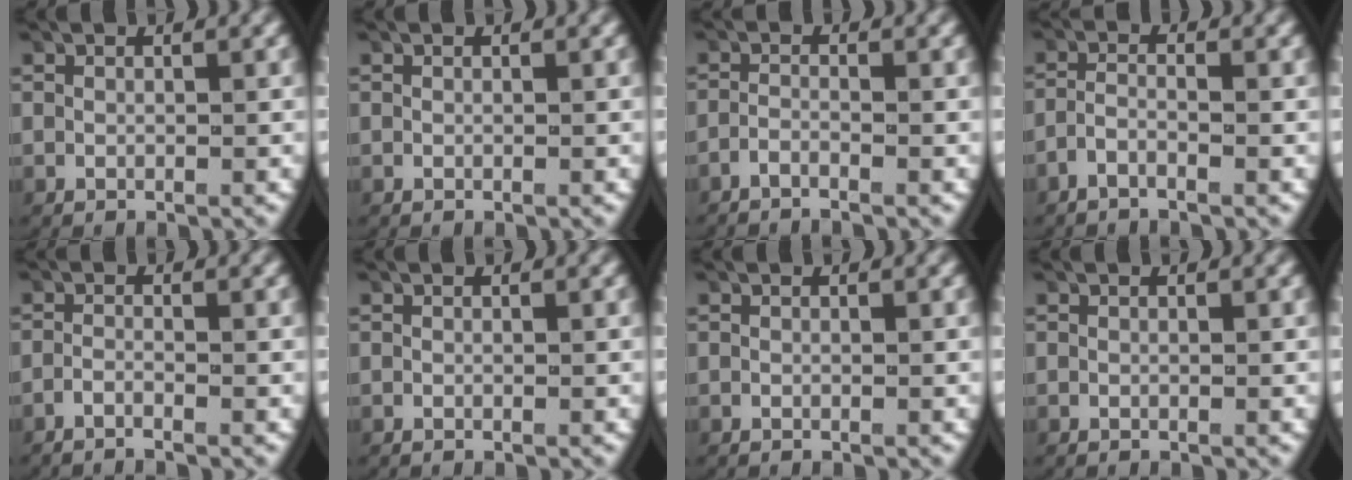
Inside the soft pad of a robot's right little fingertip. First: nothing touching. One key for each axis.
{"total": 0.0}
{"total": 2.3, "fx": -2.2, "fy": 0.1, "fz": 0.8, "tx": -0.031, "ty": -0.011, "tz": -0.035}
{"total": 2.1, "fx": -1.6, "fy": 0.1, "fz": 1.3, "tx": -0.039, "ty": -0.006, "tz": -0.029}
{"total": 2.1, "fx": -2.0, "fy": -0.1, "fz": 0.8, "tx": -0.030, "ty": -0.009, "tz": -0.031}
{"total": 0.0}
{"total": 0.0}
{"total": 0.0}